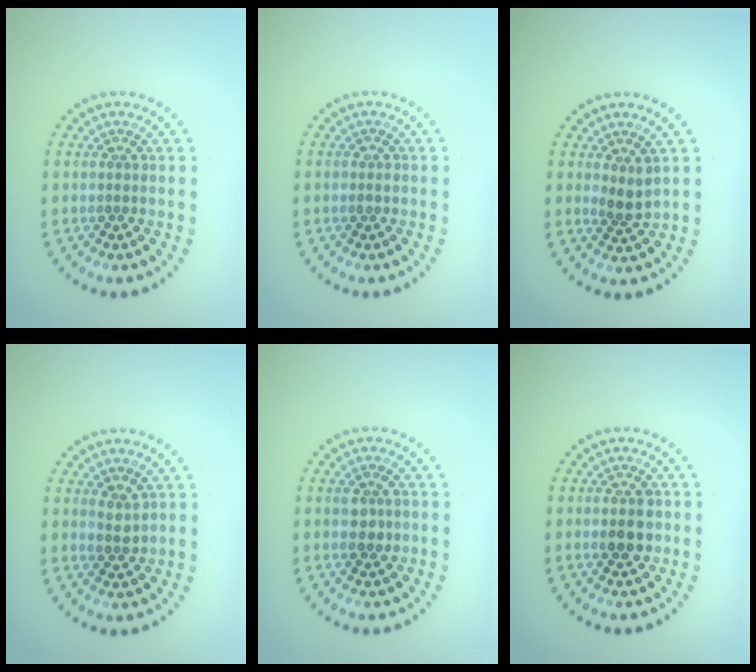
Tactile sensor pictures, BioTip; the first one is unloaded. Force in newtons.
{"total": 0.9, "press": 0.8, "slide": 0.3}
{"total": 1.8, "press": 1.4, "slide": 1.1}
{"total": 1.5, "press": 1.4, "slide": 0.6}
{"total": 2.1, "press": 2.1, "slide": 0.3}
{"total": 2.9, "press": 2.9, "slide": 0.2}